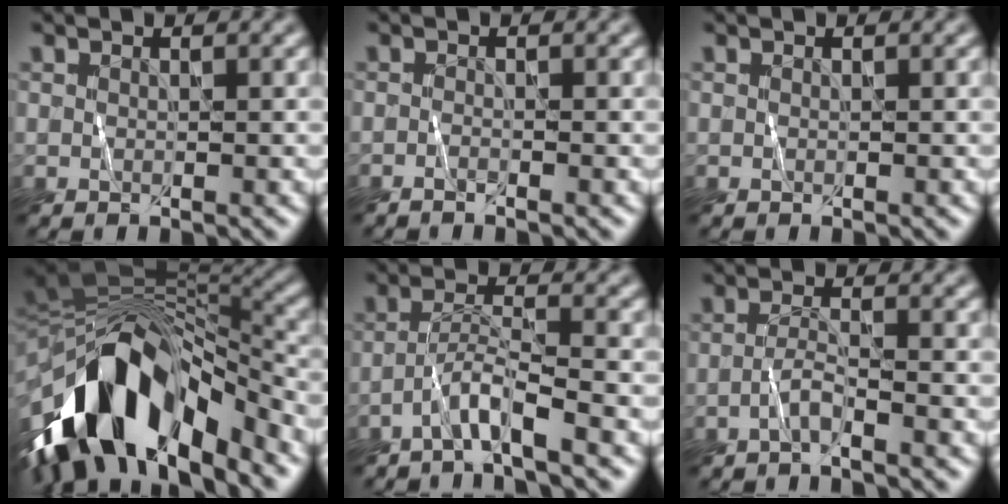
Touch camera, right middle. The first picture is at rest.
{"total": 1.0, "force": [-0.9, -0.1, 0.4], "torque": [-0.010, 0.003, -0.018]}
{"total": 0.0}
{"total": 14.5, "force": [-7.7, 6.9, 10.1], "torque": [-0.177, 0.018, -0.128]}
{"total": 3.1, "force": [-2.3, 0.0, 2.2], "torque": [-0.037, 0.015, -0.051]}
{"total": 1.7, "force": [-1.1, 0.1, 1.3], "torque": [-0.024, 0.007, -0.028]}